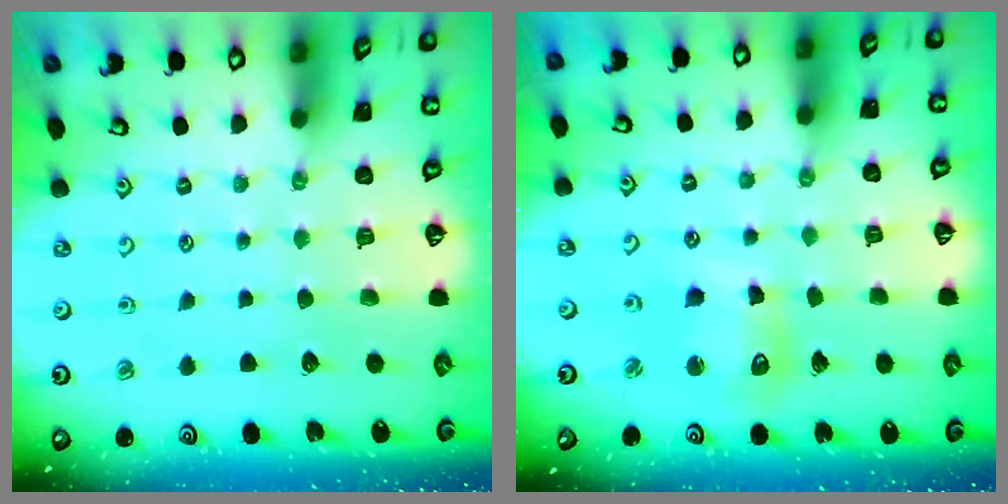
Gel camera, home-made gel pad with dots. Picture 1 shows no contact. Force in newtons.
{"total": 10.4, "press": 10.3, "slide": 1.4}